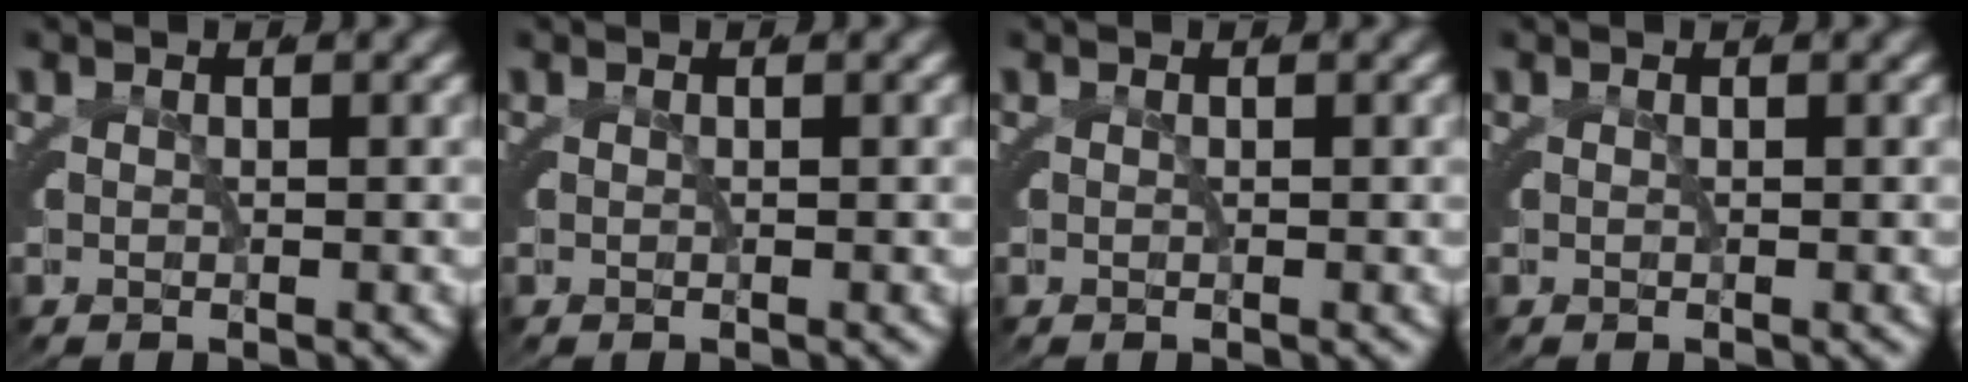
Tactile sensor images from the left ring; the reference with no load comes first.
{"total": 0.0}
{"total": 0.0}
{"total": 0.0}